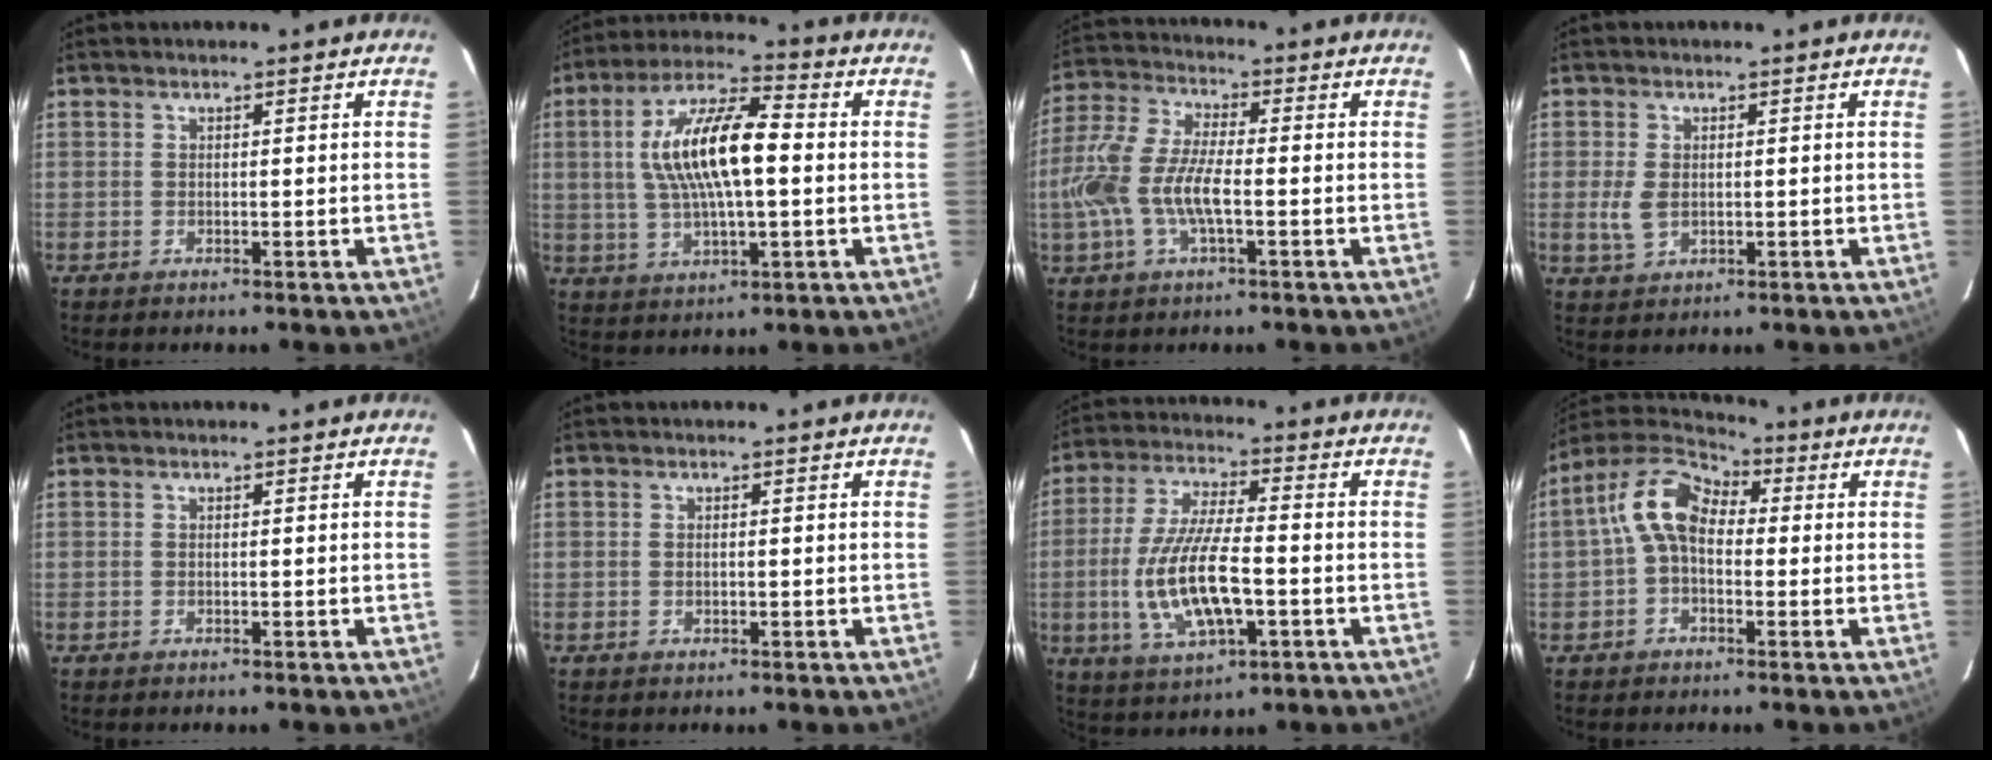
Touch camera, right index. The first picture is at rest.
{"total": 15.0, "force": [1.1, 4.9, 14.2], "torque": [-0.268, 0.018, 0.018]}
{"total": 13.0, "force": [-2.6, 4.7, 11.8], "torque": [-0.258, -0.001, -0.053]}
{"total": 3.9, "force": [-0.1, 2.6, 2.9], "torque": [-0.063, -0.002, 0.000]}
{"total": 0.0}
{"total": 0.9, "force": [-0.1, 0.6, 0.7], "torque": [-0.012, -0.001, -0.001]}
{"total": 15.4, "force": [-3.6, 5.0, 14.0], "torque": [-0.291, -0.011, -0.061]}
{"total": 9.9, "force": [0.4, 6.4, 7.5], "torque": [-0.146, 0.035, -0.003]}